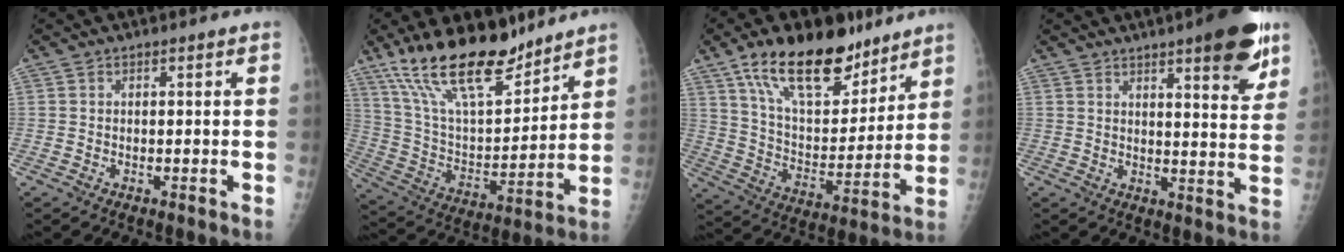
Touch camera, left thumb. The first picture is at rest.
{"total": 20.5, "force": [15.4, 7.1, 11.6], "torque": [-0.169, -0.078, 0.280]}
{"total": 20.9, "force": [13.9, 9.8, 12.2], "torque": [-0.157, -0.068, 0.244]}
{"total": 12.9, "force": [7.7, 3.0, 10.0], "torque": [-0.105, -0.037, 0.099]}